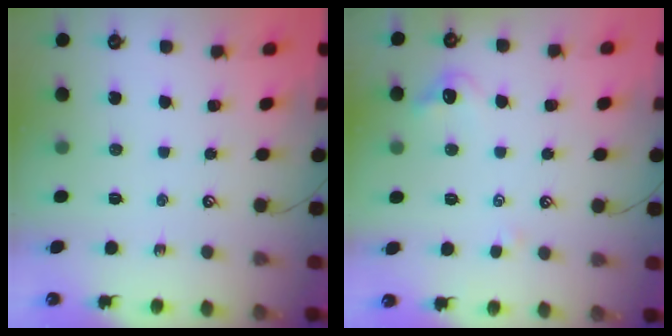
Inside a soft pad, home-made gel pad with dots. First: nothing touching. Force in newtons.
{"total": 0.8, "press": 0.5, "slide": 0.7}